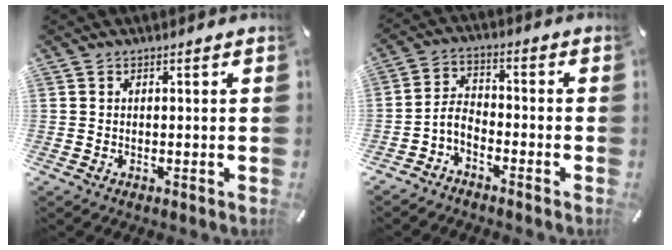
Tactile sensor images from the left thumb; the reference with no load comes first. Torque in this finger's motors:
{"motor_torque": [0.02, 0.16, -0.02, 0.32, 0.02]}